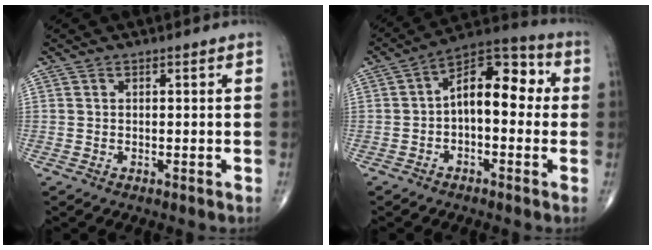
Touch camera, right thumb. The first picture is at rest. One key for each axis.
{"total": 12.2, "fx": 0.3, "fy": 6.7, "fz": 10.2, "tx": -0.122, "ty": 0.043, "tz": -0.012}